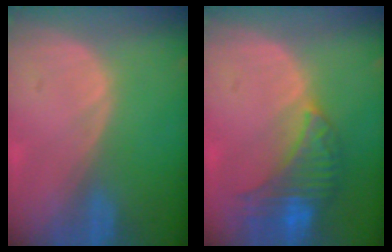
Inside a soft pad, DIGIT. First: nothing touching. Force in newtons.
{"total": 8.0, "press": 7.4, "slide": 3.0}